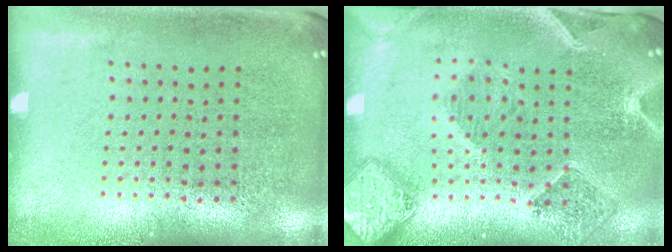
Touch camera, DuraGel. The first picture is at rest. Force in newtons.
{"total": 1.5, "press": 1.5, "slide": 0.3}